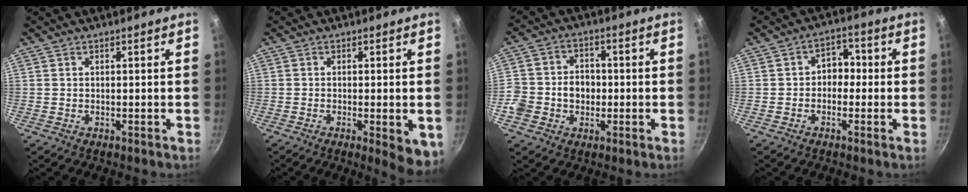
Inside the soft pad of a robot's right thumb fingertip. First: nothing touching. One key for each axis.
{"total": 6.6, "fx": -2.2, "fy": 1.6, "fz": 6.0, "tx": -0.075, "ty": -0.010, "tz": -0.028}
{"total": 9.3, "fx": -1.5, "fy": 7.8, "fz": 4.8, "tx": -0.060, "ty": 0.030, "tz": -0.027}
{"total": 4.8, "fx": -0.4, "fy": 3.7, "fz": 3.1, "tx": -0.014, "ty": 0.021, "tz": -0.020}